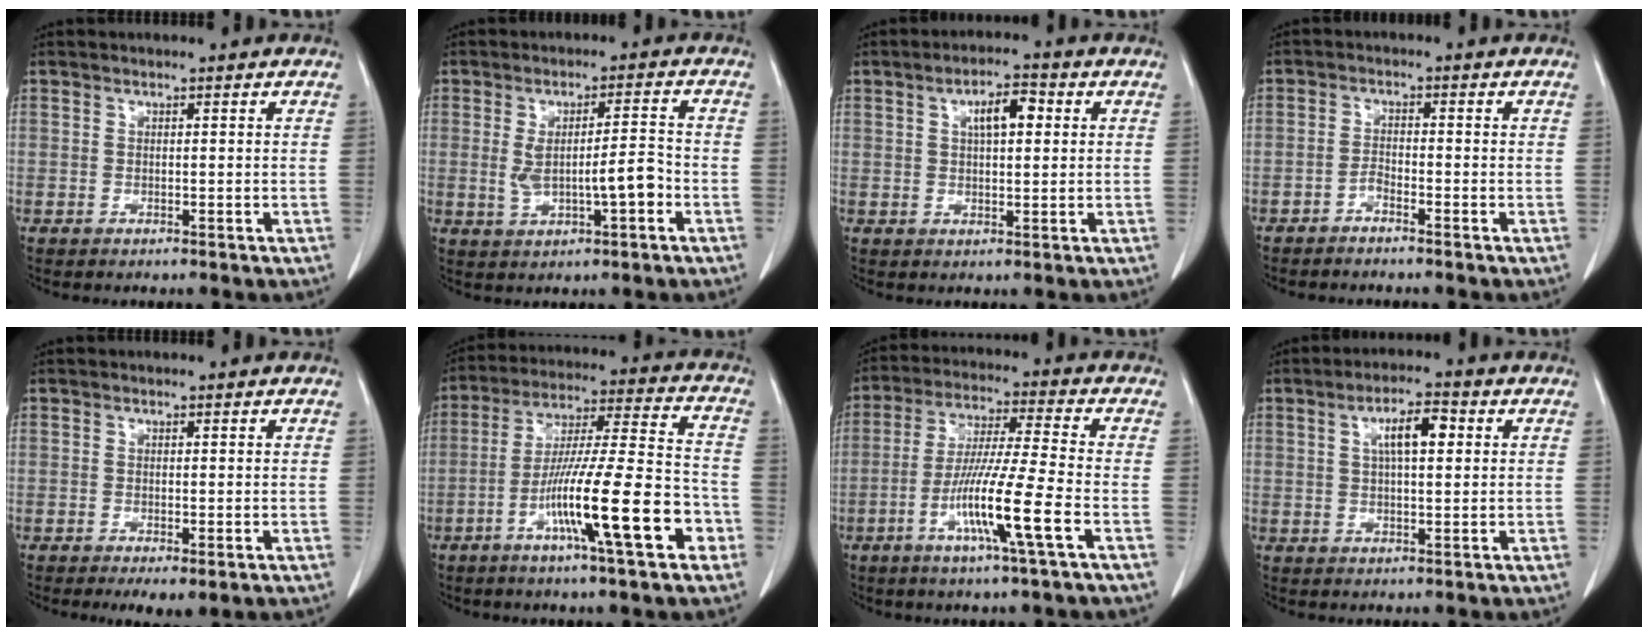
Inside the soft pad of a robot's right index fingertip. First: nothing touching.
{"total": 6.6, "force": [-1.2, 1.5, 6.3], "torque": [-0.114, 0.010, -0.010]}
{"total": 5.2, "force": [1.6, 1.8, 4.6], "torque": [-0.078, 0.012, 0.026]}
{"total": 1.8, "force": [-1.6, 0.1, 0.8], "torque": [-0.016, 0.002, -0.032]}
{"total": 3.2, "force": [-1.3, 1.0, 2.8], "torque": [-0.039, -0.007, -0.012]}
{"total": 17.3, "force": [-6.9, 0.8, 15.8], "torque": [-0.267, -0.006, -0.116]}
{"total": 11.8, "force": [-4.5, -1.0, 10.9], "torque": [-0.208, -0.015, -0.086]}
{"total": 5.7, "force": [1.6, 1.6, 5.3], "torque": [-0.094, 0.012, 0.029]}